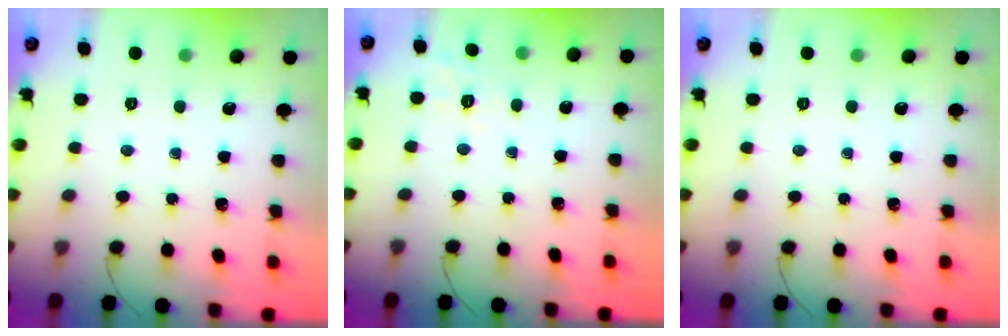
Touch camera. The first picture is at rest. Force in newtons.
{"total": 1.8, "press": 0.4, "slide": 1.8}
{"total": 0.0}